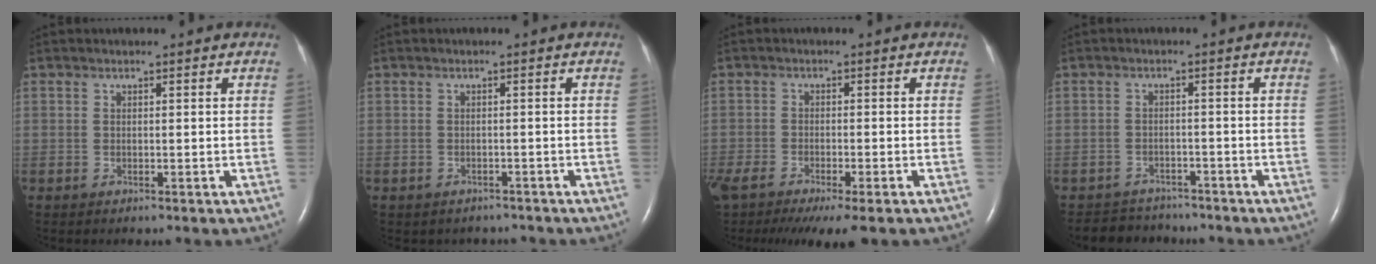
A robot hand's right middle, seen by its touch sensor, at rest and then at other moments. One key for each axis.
{"total": 2.7, "fx": -2.3, "fy": 1.4, "fz": 0.1, "tx": -0.007, "ty": 0.008, "tz": -0.028}
{"total": 13.2, "fx": -9.8, "fy": 3.2, "fz": 8.2, "tx": -0.175, "ty": -0.026, "tz": -0.149}
{"total": 5.3, "fx": -4.8, "fy": 2.2, "fz": -0.2, "tx": 0.005, "ty": 0.005, "tz": -0.071}